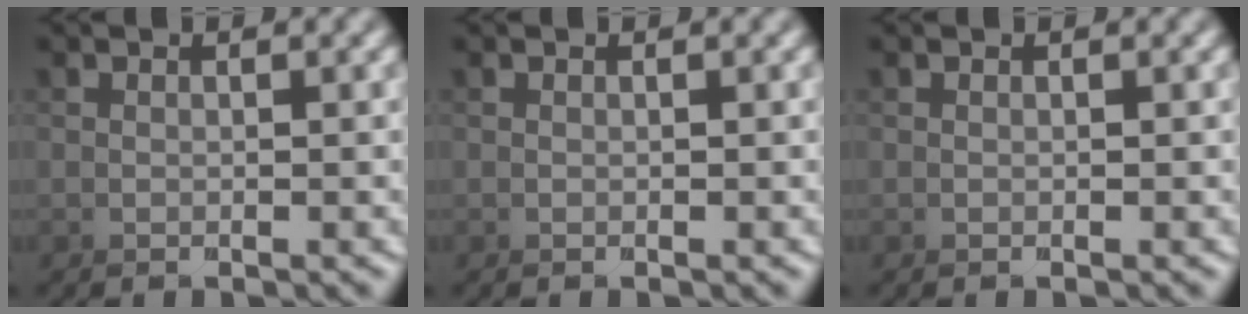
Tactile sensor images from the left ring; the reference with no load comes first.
{"total": 0.0}
{"total": 0.0}